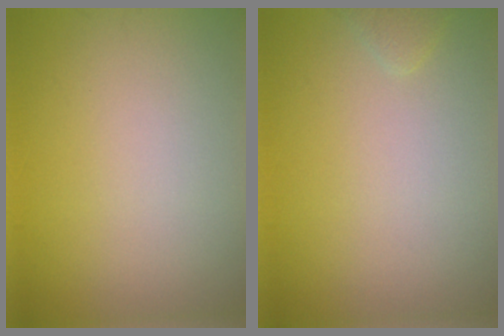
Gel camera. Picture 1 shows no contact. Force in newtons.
{"total": 0.8, "press": 0.8, "slide": 0.1}